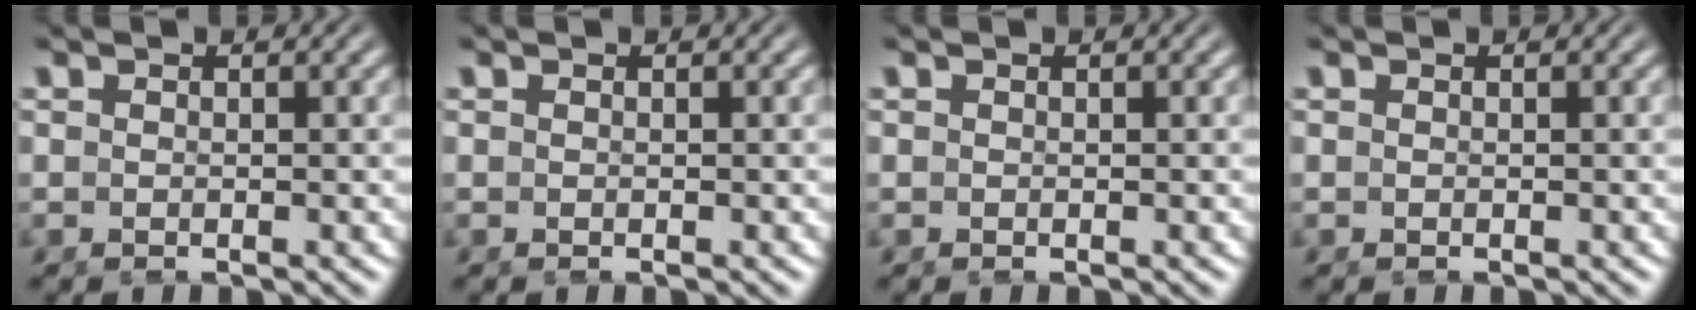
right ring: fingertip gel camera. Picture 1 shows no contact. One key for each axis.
{"total": 0.0}
{"total": 0.0}
{"total": 0.0}